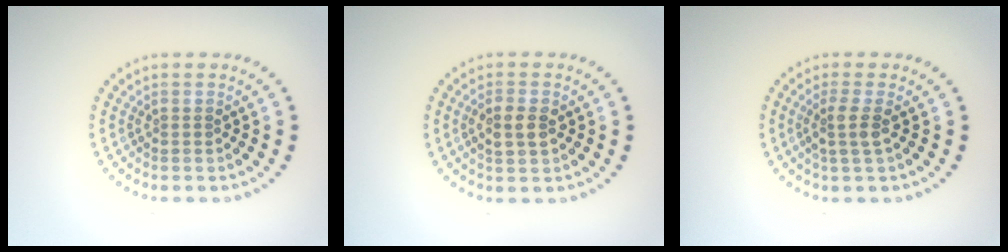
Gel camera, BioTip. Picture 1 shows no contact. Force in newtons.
{"total": 2.1, "press": 2.1, "slide": 0.2}
{"total": 1.9, "press": 1.5, "slide": 1.1}